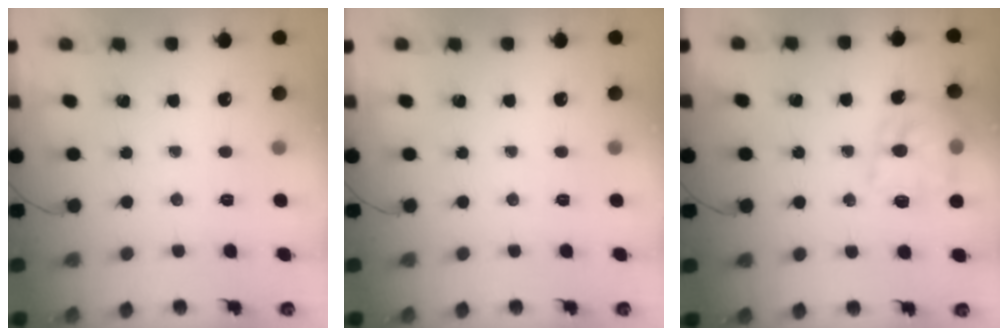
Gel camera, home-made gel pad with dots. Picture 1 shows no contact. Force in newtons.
{"total": 0.0}
{"total": 14.6, "press": 14.6, "slide": 0.5}